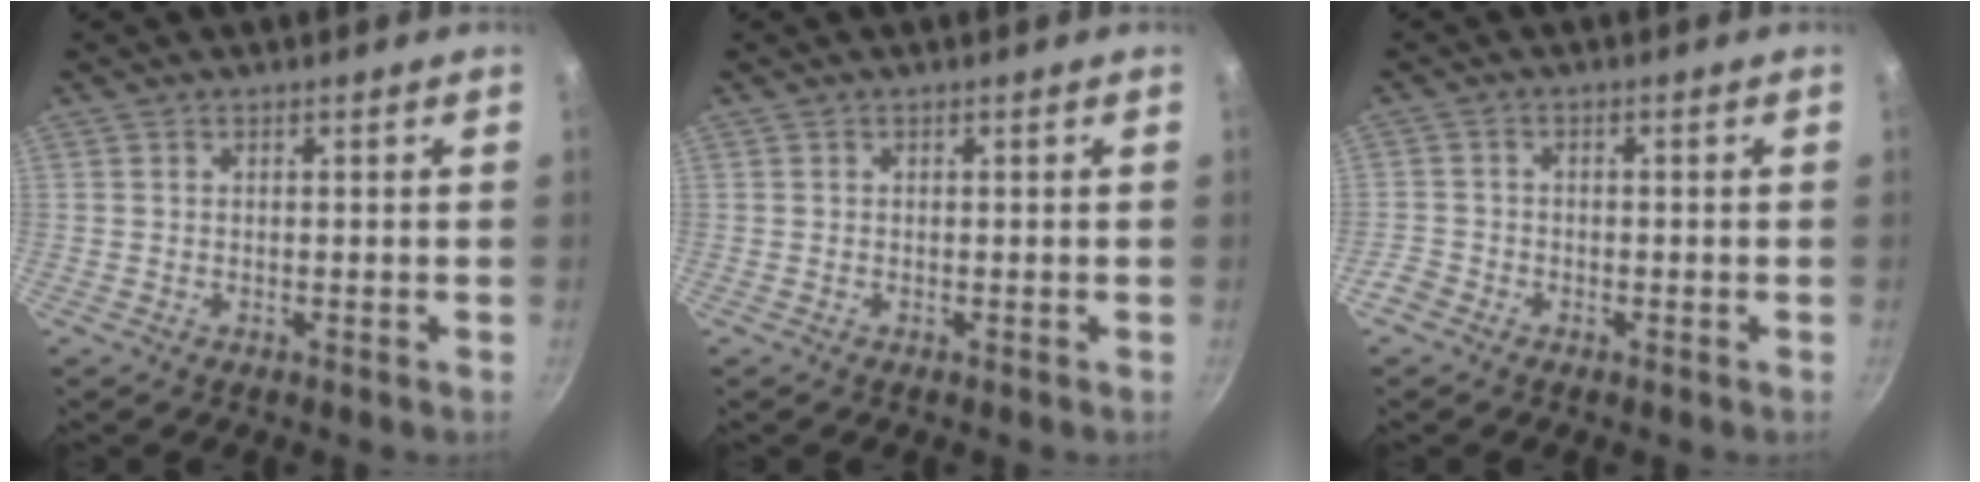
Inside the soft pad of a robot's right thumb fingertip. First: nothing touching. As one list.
[{"total": 0.0}, {"total": 2.9, "force": [-1.9, 2.0, 0.7], "torque": [-0.014, 0.017, -0.038]}]